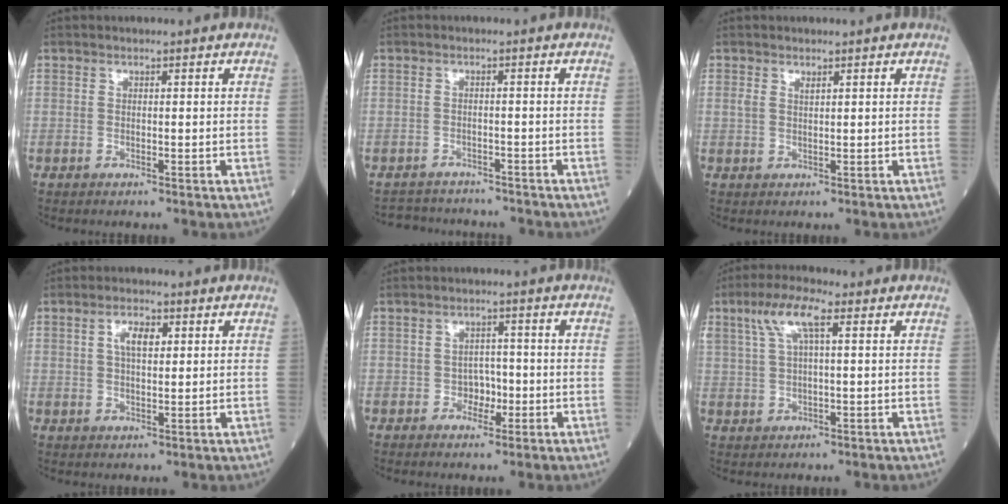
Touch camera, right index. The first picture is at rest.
{"total": 6.2, "force": [-5.9, 1.6, 0.4], "torque": [-0.004, 0.008, -0.079]}
{"total": 1.2, "force": [0.8, 0.4, 0.8], "torque": [-0.021, 0.008, 0.018]}
{"total": 3.9, "force": [1.3, 1.5, 3.3], "torque": [-0.062, 0.005, 0.023]}
{"total": 2.9, "force": [-1.0, 2.1, 1.8], "torque": [-0.021, 0.007, -0.017]}
{"total": 6.4, "force": [2.8, 1.4, 5.6], "torque": [-0.120, 0.023, 0.055]}